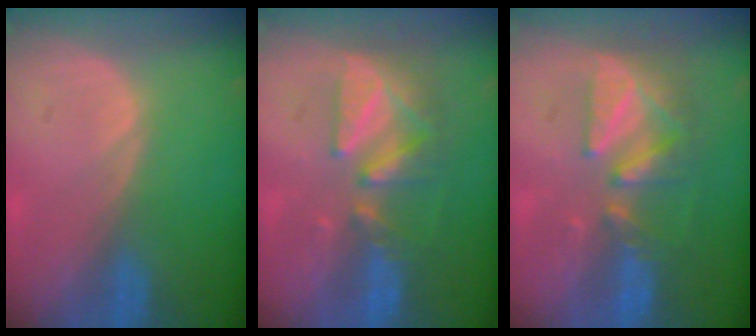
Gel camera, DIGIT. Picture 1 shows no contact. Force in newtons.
{"total": 9.0, "press": 7.9, "slide": 4.4}
{"total": 9.0, "press": 7.9, "slide": 4.4}